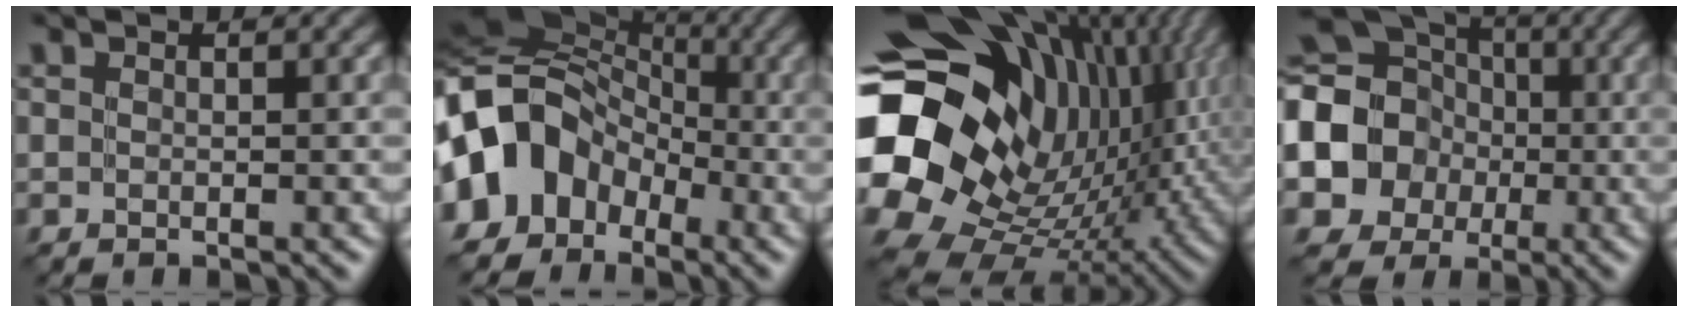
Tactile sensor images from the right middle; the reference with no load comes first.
{"total": 11.0, "force": [-3.5, 8.8, 5.6], "torque": [-0.101, 0.002, -0.089]}
{"total": 20.5, "force": [2.0, 15.4, 13.3], "torque": [-0.259, -0.033, 0.034]}
{"total": 13.8, "force": [-1.5, 12.3, 6.0], "torque": [-0.145, -0.002, -0.064]}